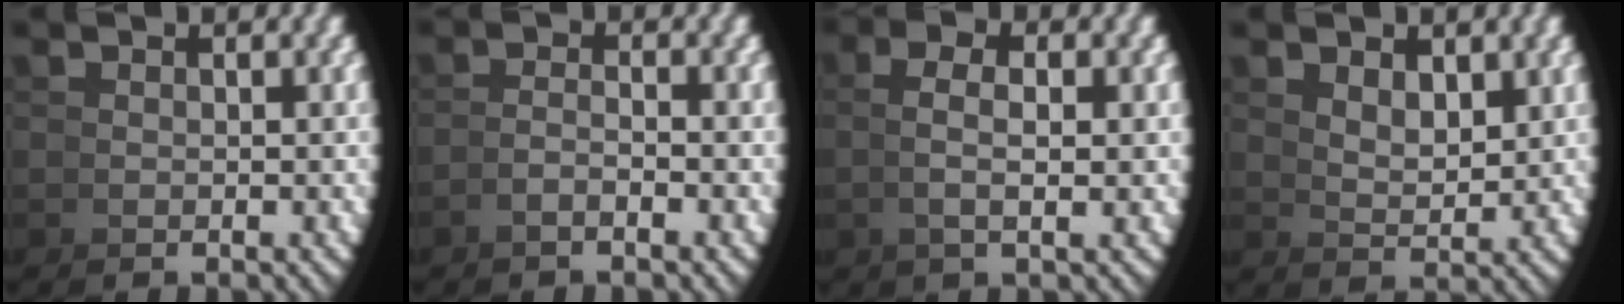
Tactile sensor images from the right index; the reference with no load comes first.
{"total": 1.6, "force": [-1.1, -1.1, 0.5], "torque": [0.000, 0.002, -0.021]}
{"total": 2.6, "force": [1.0, -0.1, 2.4], "torque": [-0.045, 0.006, 0.019]}
{"total": 2.2, "force": [2.0, -0.6, 0.9], "torque": [-0.002, -0.004, 0.048]}